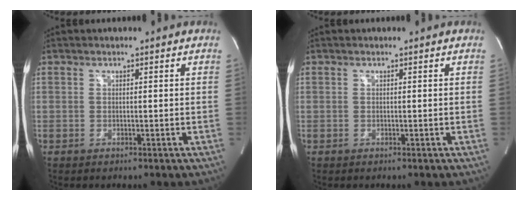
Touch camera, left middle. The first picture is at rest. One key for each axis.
{"total": 0.0}